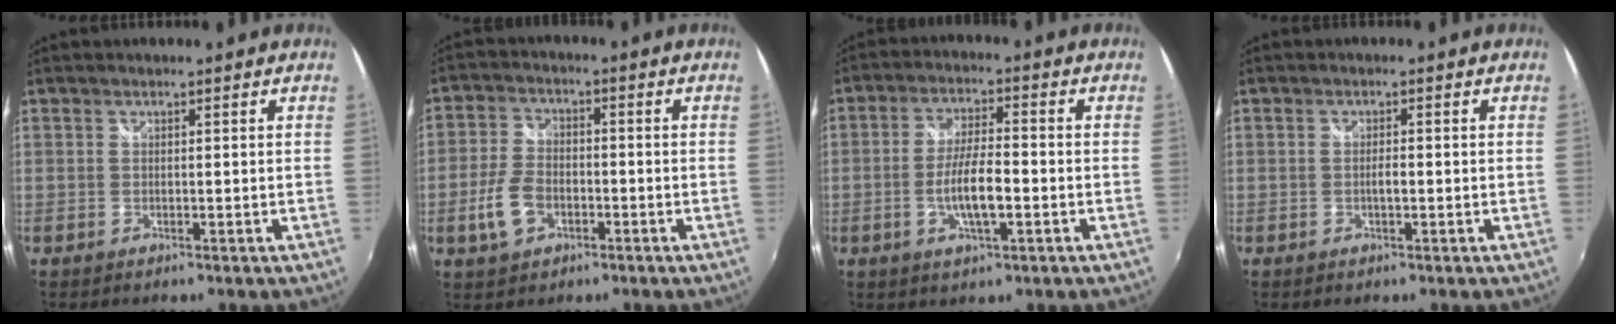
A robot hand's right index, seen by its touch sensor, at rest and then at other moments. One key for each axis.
{"total": 7.5, "fx": -2.9, "fy": 4.7, "fz": 5.1, "tx": -0.115, "ty": 0.003, "tz": -0.052}
{"total": 7.7, "fx": -2.2, "fy": 1.9, "fz": 7.1, "tx": -0.136, "ty": -0.003, "tz": -0.039}
{"total": 1.4, "fx": -0.4, "fy": 0.4, "fz": 1.3, "tx": -0.022, "ty": 0.000, "tz": -0.007}